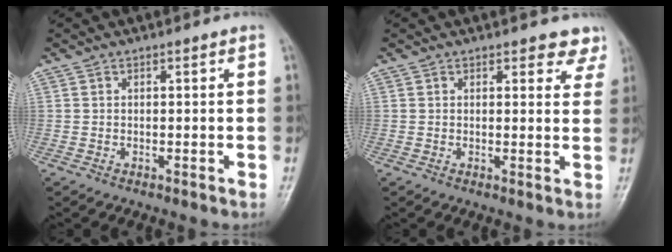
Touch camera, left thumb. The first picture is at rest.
{"total": 4.2, "force": [3.5, 2.1, 1.3], "torque": [0.017, -0.018, 0.026]}